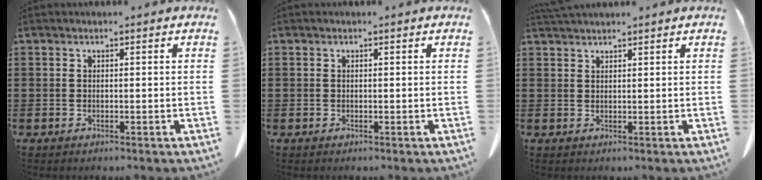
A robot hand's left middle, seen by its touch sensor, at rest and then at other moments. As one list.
[{"total": 0.0}, {"total": 1.7, "force": [1.6, 0.1, 0.3], "torque": [-0.009, 0.000, 0.032]}]